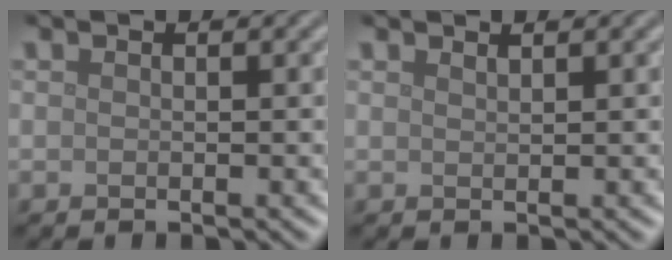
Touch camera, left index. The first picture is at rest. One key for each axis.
{"total": 0.6, "fx": 0.6, "fy": 0.1, "fz": 0.2, "tx": 0.001, "ty": -0.001, "tz": 0.013}